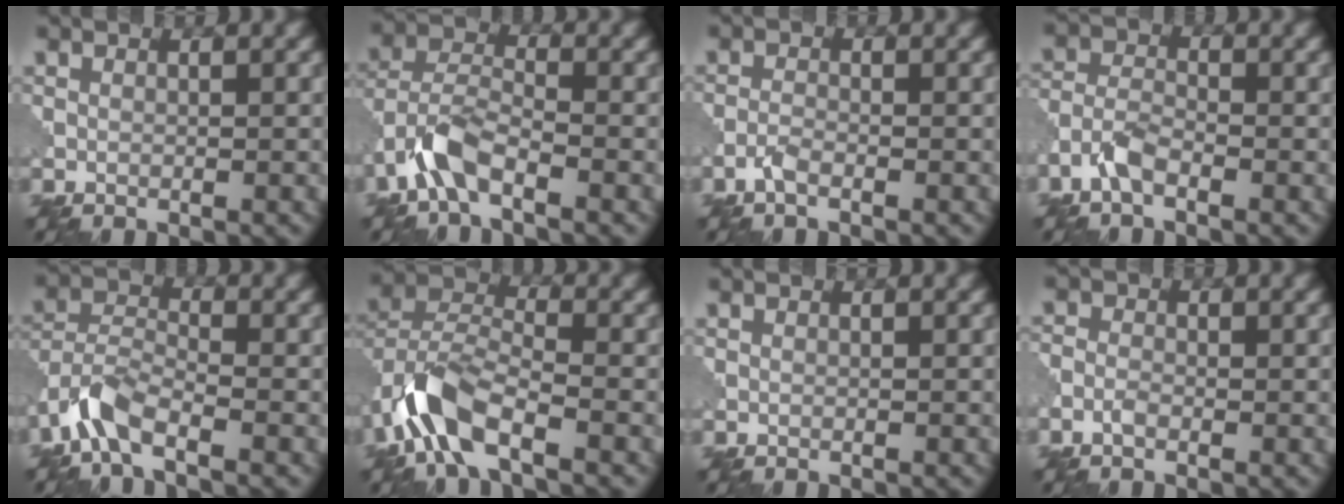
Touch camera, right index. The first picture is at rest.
{"total": 4.7, "force": [-2.9, 1.8, 3.2], "torque": [-0.065, 0.008, -0.068]}
{"total": 1.3, "force": [-0.9, 0.3, 0.8], "torque": [-0.020, 0.001, -0.024]}
{"total": 2.8, "force": [-1.8, 1.2, 1.8], "torque": [-0.039, 0.007, -0.046]}
{"total": 4.7, "force": [-3.2, 1.7, 3.0], "torque": [-0.062, 0.001, -0.077]}
{"total": 7.0, "force": [-3.9, 3.0, 4.9], "torque": [-0.096, 0.003, -0.086]}
{"total": 0.0}
{"total": 1.3, "force": [-0.7, 0.7, 0.7], "torque": [-0.015, 0.002, -0.019]}